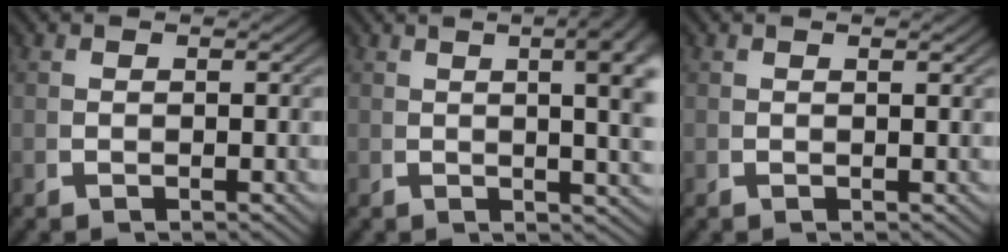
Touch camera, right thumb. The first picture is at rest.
{"total": 7.9, "force": [2.2, 2.9, 7.0], "torque": [-0.065, 0.017, 0.029]}
{"total": 0.5, "force": [0.3, -0.1, 0.4], "torque": [-0.008, 0.001, 0.007]}